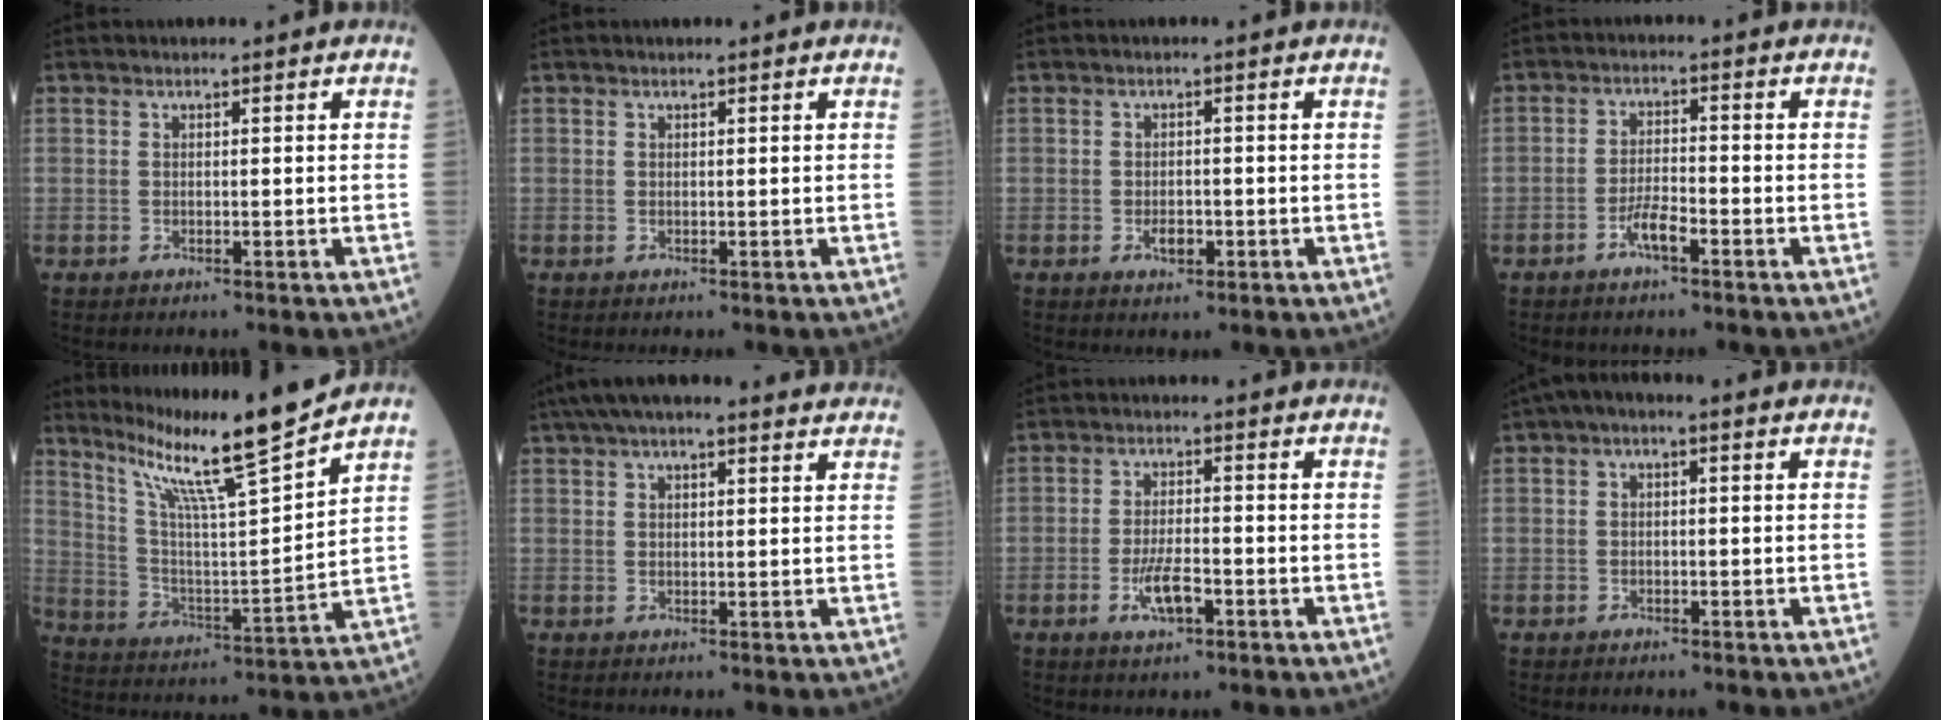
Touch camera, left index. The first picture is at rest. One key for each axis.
{"total": 0.0}
{"total": 2.1, "fx": -1.0, "fy": 1.1, "fz": 1.5, "tx": -0.025, "ty": 0.000, "tz": -0.013}
{"total": 3.6, "fx": -2.3, "fy": 0.6, "fz": 2.6, "tx": -0.050, "ty": 0.000, "tz": -0.047}
{"total": 15.6, "fx": 12.9, "fy": -1.6, "fz": 8.7, "tx": -0.157, "ty": -0.017, "tz": 0.223}
{"total": 12.6, "fx": 10.3, "fy": 2.8, "fz": 6.8, "tx": -0.108, "ty": 0.055, "tz": 0.137}
{"total": 4.8, "fx": -2.2, "fy": 1.4, "fz": 4.1, "tx": -0.081, "ty": -0.004, "tz": -0.040}
{"total": 2.7, "fx": 0.4, "fy": 1.1, "fz": 2.4, "tx": -0.037, "ty": 0.012, "tz": -0.001}